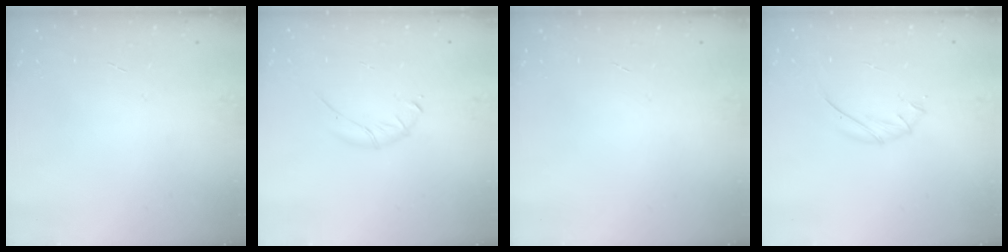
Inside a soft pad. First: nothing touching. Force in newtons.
{"total": 4.9, "press": 4.7, "slide": 1.3}
{"total": 0.0}
{"total": 5.9, "press": 5.8, "slide": 1.5}